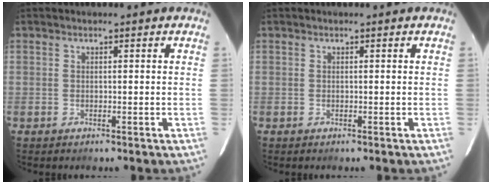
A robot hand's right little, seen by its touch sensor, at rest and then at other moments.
{"total": 0.0}